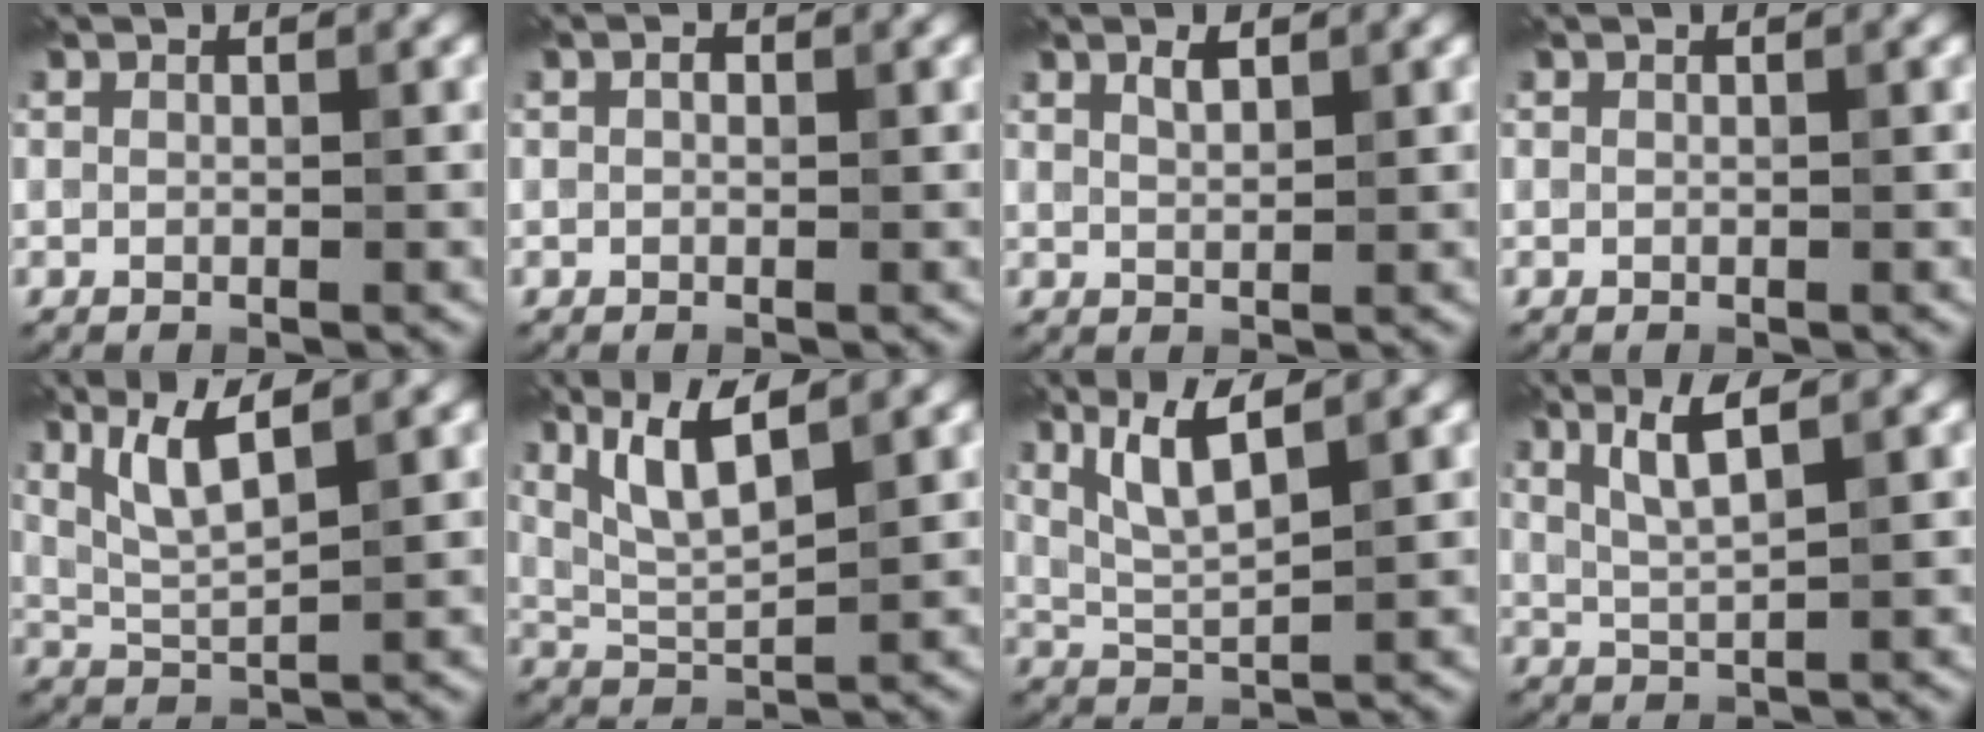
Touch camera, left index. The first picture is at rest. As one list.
[{"total": 0.9, "force": [0.2, 0.6, 0.7], "torque": [-0.007, 0.002, 0.001]}, {"total": 1.1, "force": [0.9, 0.2, 0.6], "torque": [-0.014, 0.006, 0.017]}, {"total": 0.0}, {"total": 4.1, "force": [2.3, 0.6, 3.3], "torque": [-0.074, 0.005, 0.050]}, {"total": 4.7, "force": [2.6, 0.9, 3.8], "torque": [-0.083, 0.004, 0.055]}, {"total": 4.3, "force": [2.3, 0.7, 3.5], "torque": [-0.077, 0.005, 0.050]}, {"total": 3.3, "force": [1.7, 0.4, 2.8], "torque": [-0.054, 0.008, 0.034]}]